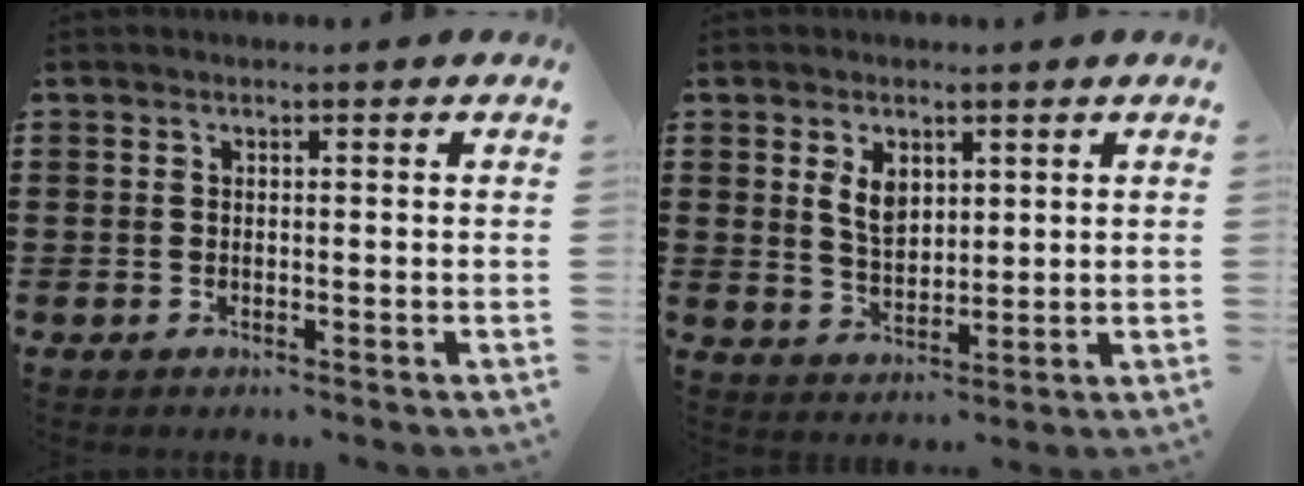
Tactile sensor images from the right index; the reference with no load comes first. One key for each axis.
{"total": 4.4, "fx": 1.8, "fy": 2.8, "fz": 2.9, "tx": -0.058, "ty": 0.006, "tz": 0.030}